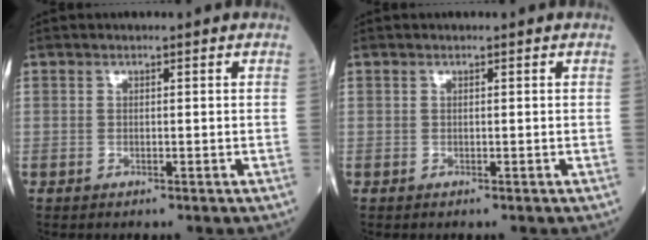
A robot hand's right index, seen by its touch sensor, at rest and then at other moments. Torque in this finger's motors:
{"motor_torque": [-0.18, -0.11, 0.05, -0.01]}